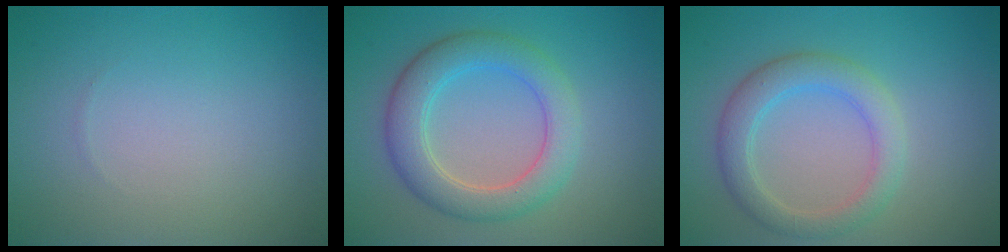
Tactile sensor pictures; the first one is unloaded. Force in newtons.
{"total": 5.0, "press": 5.0, "slide": 0.3}
{"total": 3.6, "press": 3.6, "slide": 0.1}